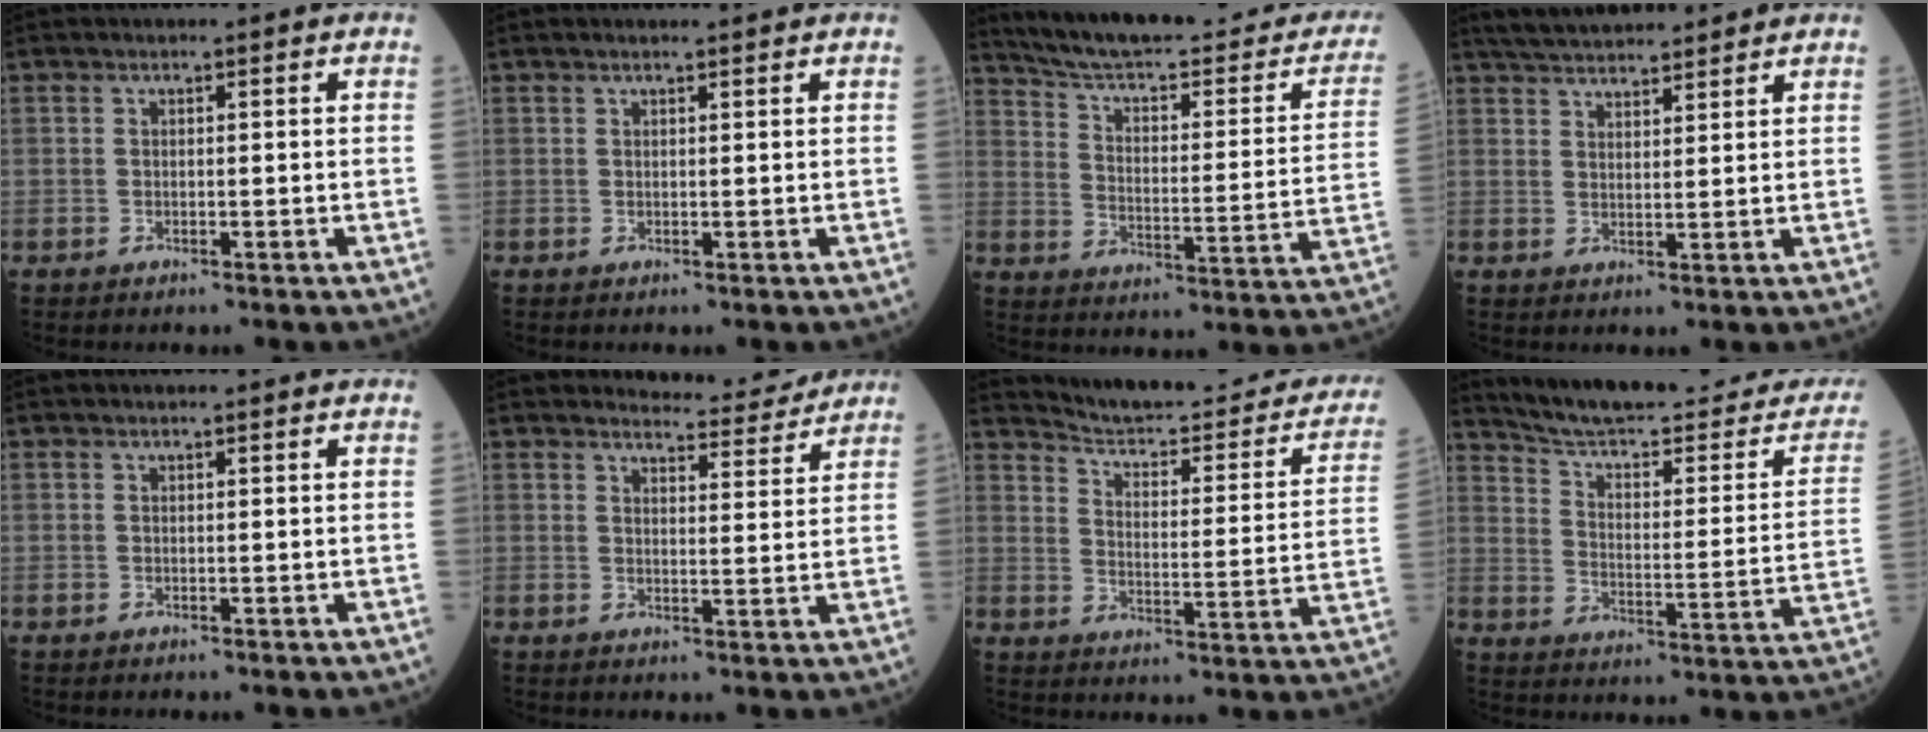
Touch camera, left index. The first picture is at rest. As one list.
[{"total": 1.7, "force": [1.6, 0.0, 0.7], "torque": [-0.009, 0.010, 0.024]}, {"total": 26.7, "force": [23.7, 4.6, 11.4], "torque": [-0.161, -0.052, 0.303]}, {"total": 10.3, "force": [9.5, 1.8, 3.6], "torque": [-0.061, 0.028, 0.150]}, {"total": 0.7, "force": [0.7, 0.0, 0.2], "torque": [-0.006, 0.009, 0.011]}, {"total": 6.2, "force": [6.2, 0.6, 0.1], "torque": [-0.011, -0.009, 0.076]}, {"total": 22.7, "force": [20.9, 3.9, 7.8], "torque": [-0.090, -0.066, 0.250]}, {"total": 26.0, "force": [24.2, 3.0, 9.0], "torque": [-0.125, -0.085, 0.312]}]